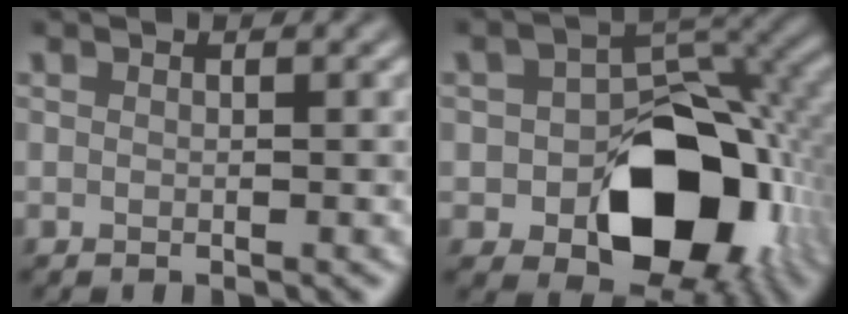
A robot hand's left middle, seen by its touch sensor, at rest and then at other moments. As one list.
[{"total": 11.9, "force": [-3.5, 7.8, 8.3], "torque": [-0.103, -0.004, -0.052]}]